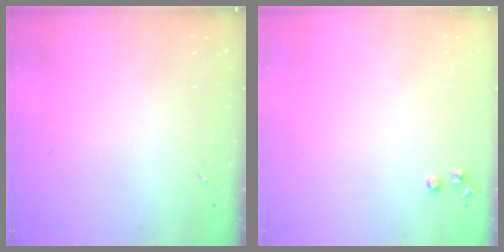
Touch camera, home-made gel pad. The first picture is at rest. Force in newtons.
{"total": 3.5, "press": 3.5, "slide": 0.4}